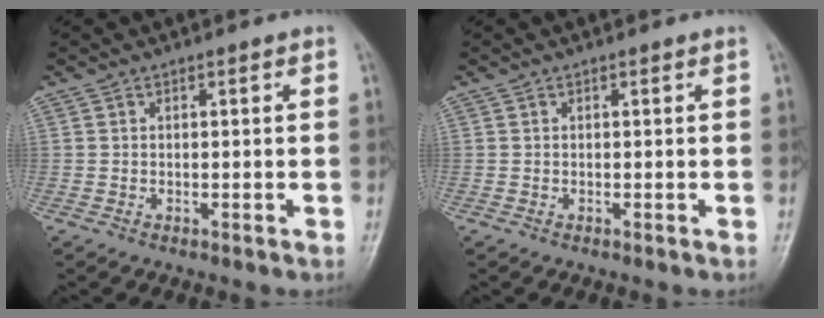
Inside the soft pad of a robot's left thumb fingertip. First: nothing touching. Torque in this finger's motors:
{"motor_torque": [0.00, 0.00, 0.09, 0.08, 0.00]}